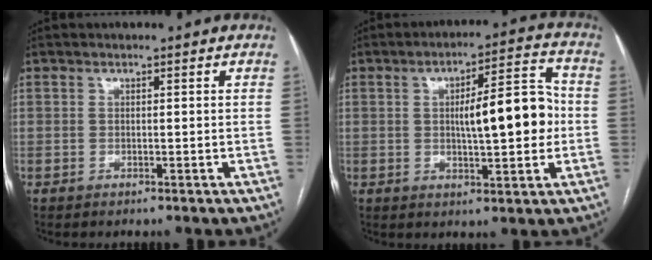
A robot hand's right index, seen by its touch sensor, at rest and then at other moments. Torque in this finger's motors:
{"motor_torque": [0.70, -0.35, 0.39, 0.10]}